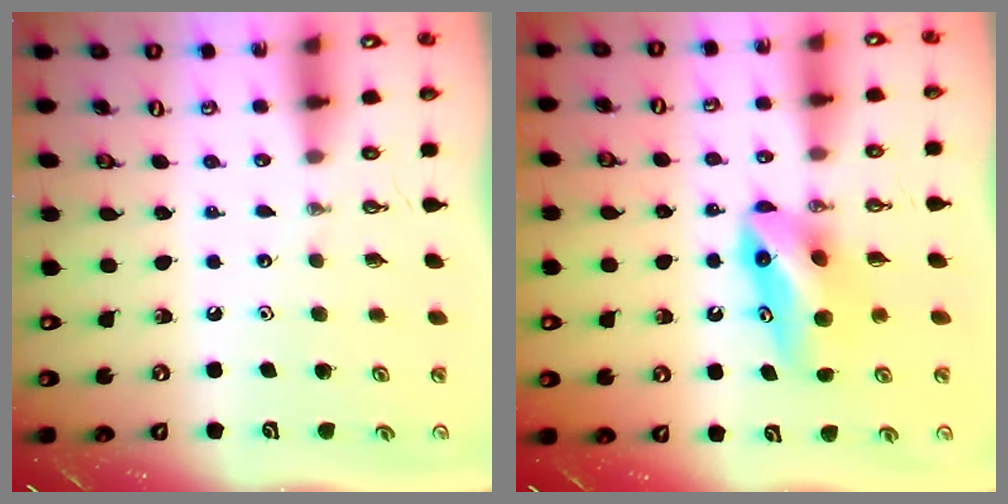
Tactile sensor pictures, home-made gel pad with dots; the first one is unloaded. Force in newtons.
{"total": 9.0, "press": 8.2, "slide": 3.9}